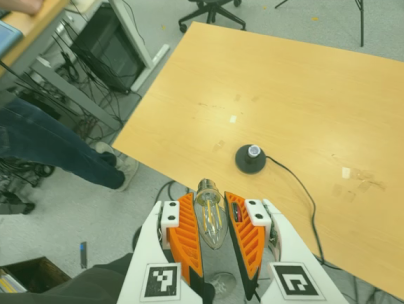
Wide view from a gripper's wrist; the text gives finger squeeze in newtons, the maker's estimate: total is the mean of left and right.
{"total": 13.1, "left": 13.7, "right": 12.6}